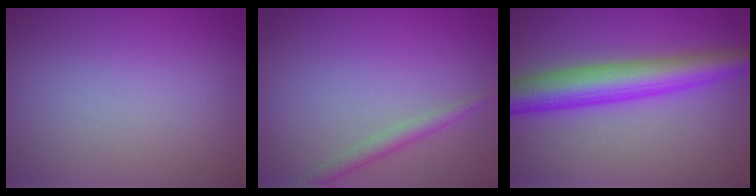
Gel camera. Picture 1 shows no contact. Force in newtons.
{"total": 1.6, "press": 1.6, "slide": 0.1}
{"total": 6.5, "press": 6.5, "slide": 0.1}